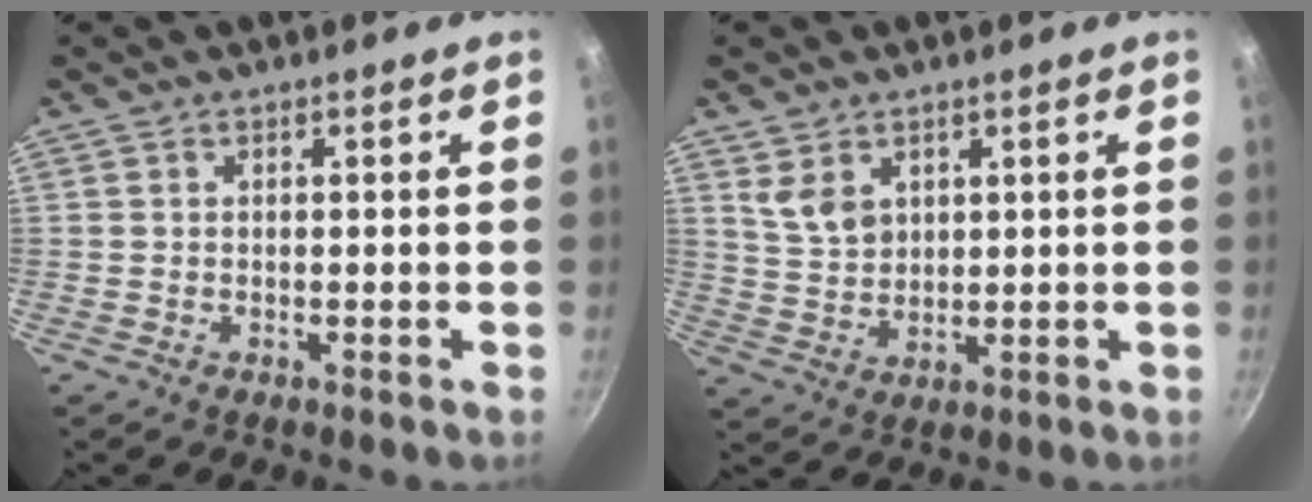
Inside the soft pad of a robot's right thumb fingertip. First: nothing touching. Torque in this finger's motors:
{"motor_torque": [0.10, 0.02, 0.00, -0.10, 0.03]}